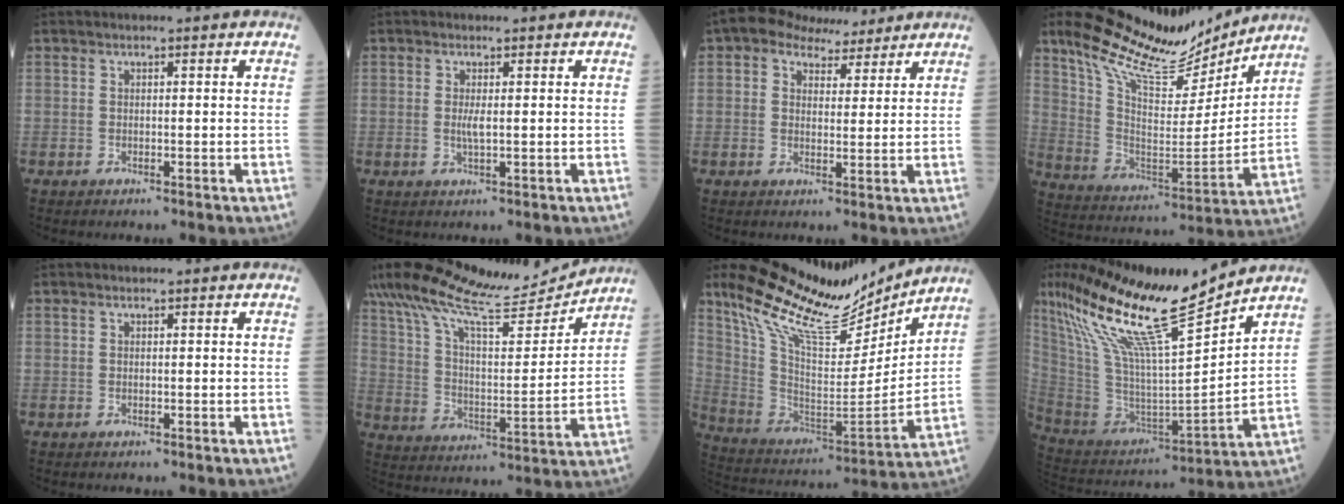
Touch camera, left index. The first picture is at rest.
{"total": 1.5, "force": [-0.1, 0.2, 1.5], "torque": [-0.037, -0.007, 0.000]}
{"total": 6.8, "force": [5.2, 3.7, 2.3], "torque": [-0.038, 0.023, 0.081]}
{"total": 17.8, "force": [15.6, 3.7, 7.8], "torque": [-0.148, -0.022, 0.267]}
{"total": 0.0}
{"total": 17.9, "force": [16.4, 1.8, 6.9], "torque": [-0.140, 0.004, 0.269]}
{"total": 20.4, "force": [17.3, 3.9, 10.1], "torque": [-0.190, -0.023, 0.301]}
{"total": 20.2, "force": [15.0, -0.1, 13.4], "torque": [-0.246, -0.006, 0.279]}